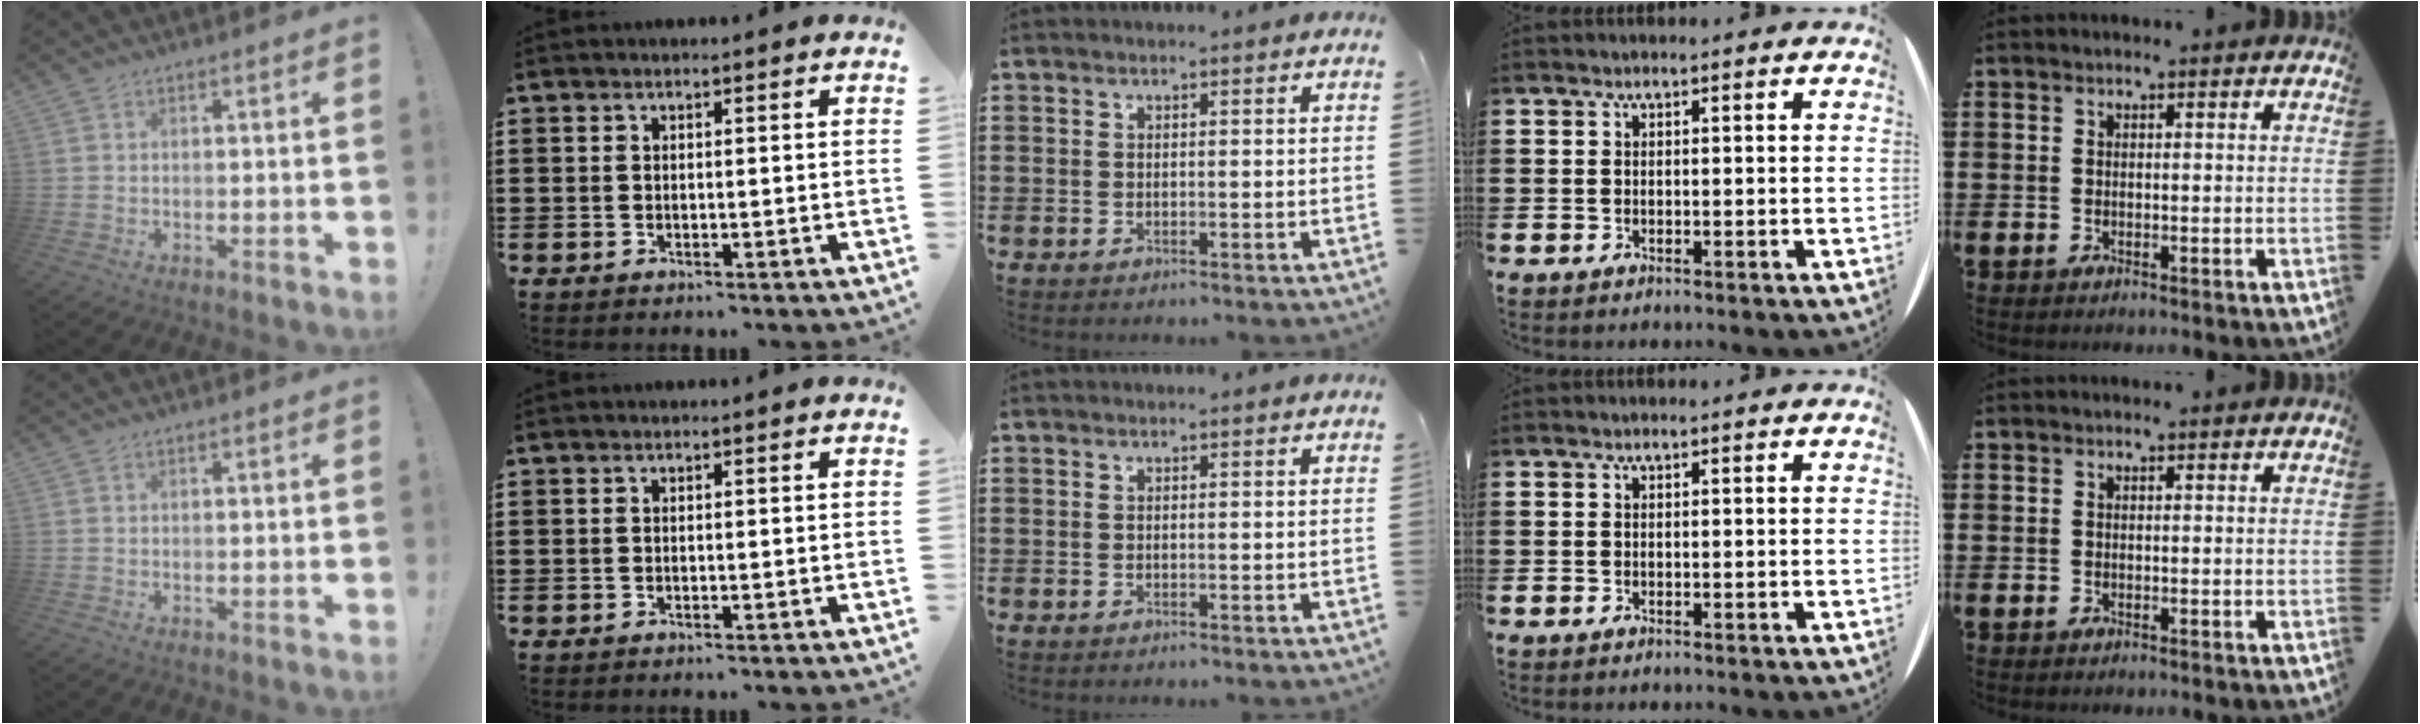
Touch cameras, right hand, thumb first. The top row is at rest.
{}